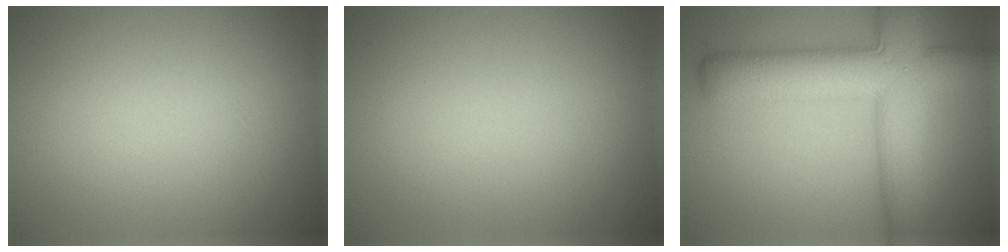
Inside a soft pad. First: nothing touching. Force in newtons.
{"total": 0.0}
{"total": 9.6, "press": 9.6, "slide": 0.3}